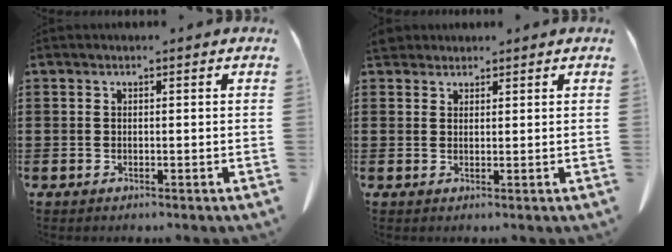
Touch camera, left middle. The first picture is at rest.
{"total": 2.4, "force": [2.1, 0.8, 0.7], "torque": [-0.021, 0.003, 0.042]}